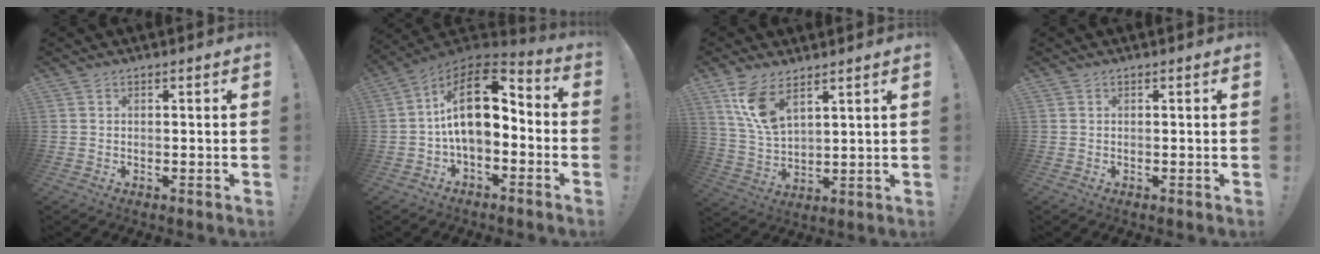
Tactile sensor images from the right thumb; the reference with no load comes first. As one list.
[{"total": 16.9, "force": [2.0, 8.9, 14.1], "torque": [-0.244, -0.001, 0.037]}, {"total": 10.4, "force": [6.7, 4.3, 6.7], "torque": [-0.131, -0.032, 0.125]}, {"total": 0.0}]